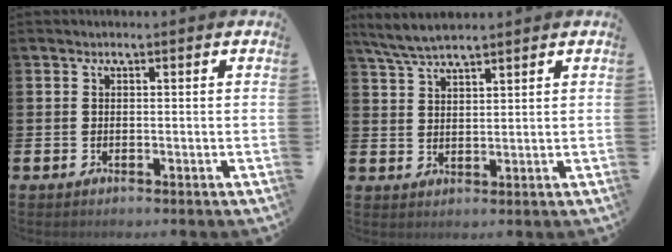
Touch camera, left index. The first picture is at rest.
{"total": 5.0, "force": [4.6, 0.5, 1.9], "torque": [-0.052, -0.011, 0.084]}